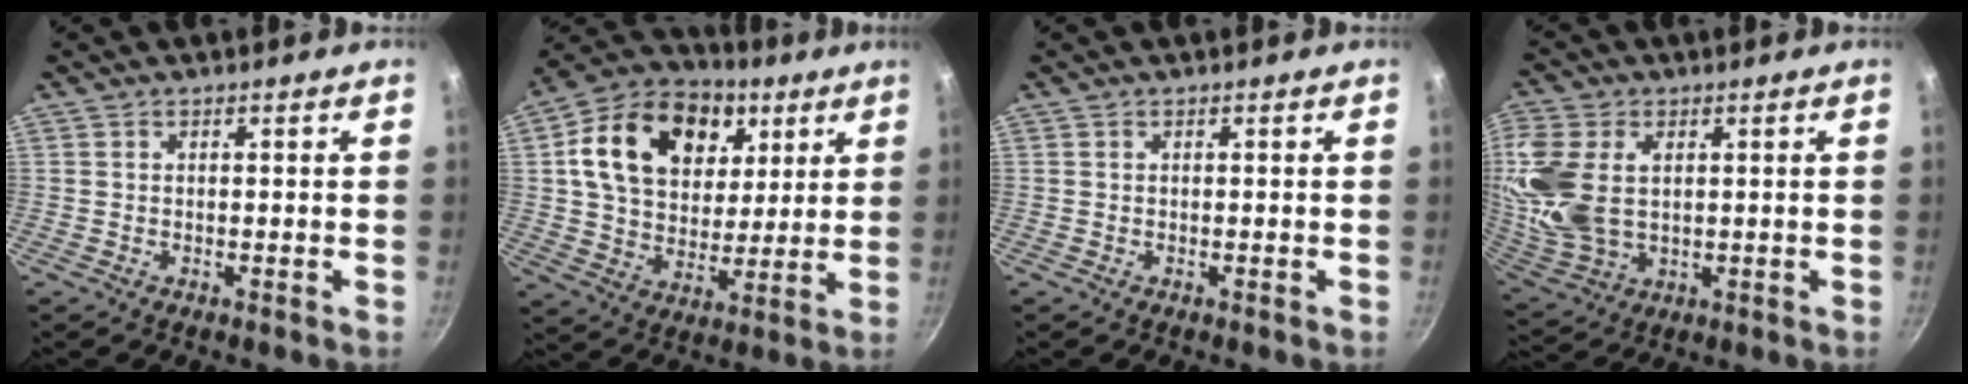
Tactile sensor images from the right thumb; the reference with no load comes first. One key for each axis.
{"total": 21.5, "fx": 7.3, "fy": 15.5, "fz": 13.0, "tx": -0.204, "ty": -0.003, "tz": 0.116}
{"total": 0.0}
{"total": 15.6, "fx": 2.7, "fy": 10.4, "fz": 11.3, "tx": -0.248, "ty": -0.011, "tz": 0.063}